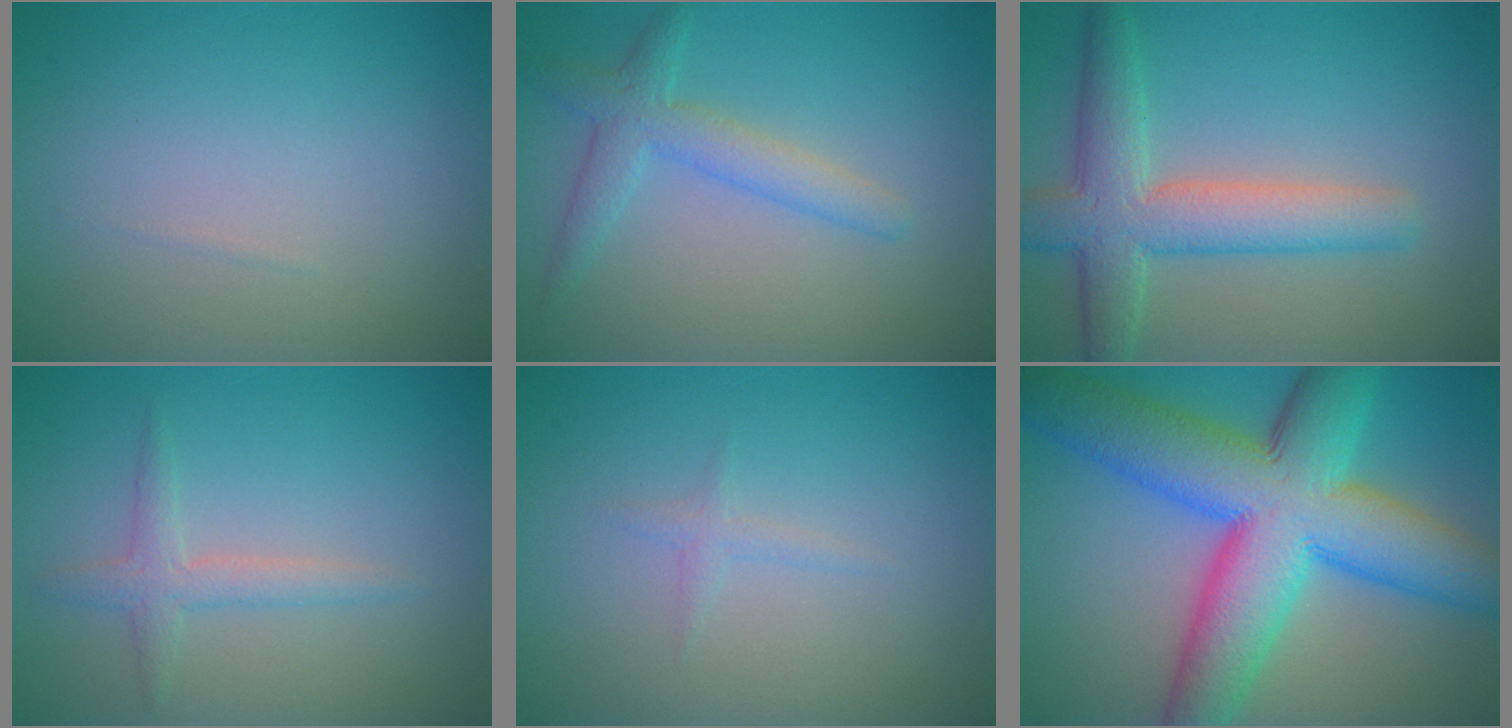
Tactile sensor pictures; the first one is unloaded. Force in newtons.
{"total": 2.1, "press": 2.1, "slide": 0.1}
{"total": 6.0, "press": 6.0, "slide": 0.1}
{"total": 2.0, "press": 2.0, "slide": 0.1}
{"total": 0.8, "press": 0.8, "slide": 0.1}
{"total": 13.6, "press": 13.6, "slide": 0.2}